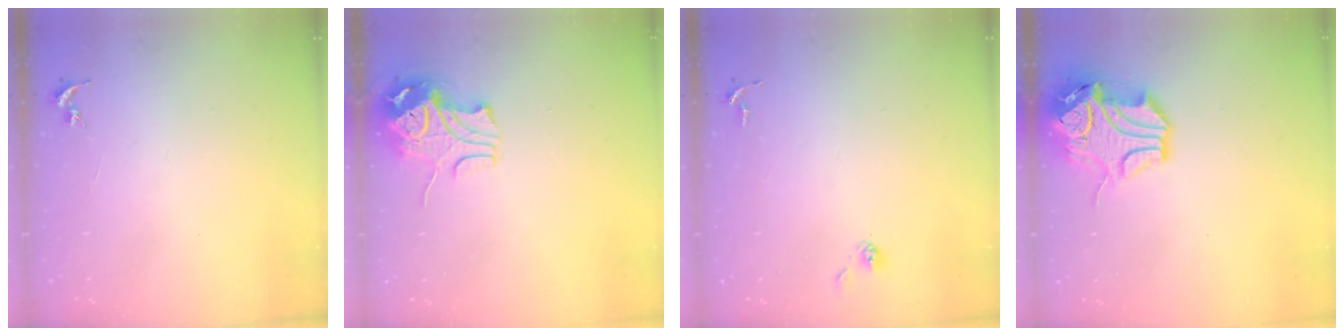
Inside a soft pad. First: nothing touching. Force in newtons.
{"total": 10.6, "press": 10.5, "slide": 1.6}
{"total": 5.1, "press": 5.0, "slide": 0.4}
{"total": 12.5, "press": 12.4, "slide": 1.8}